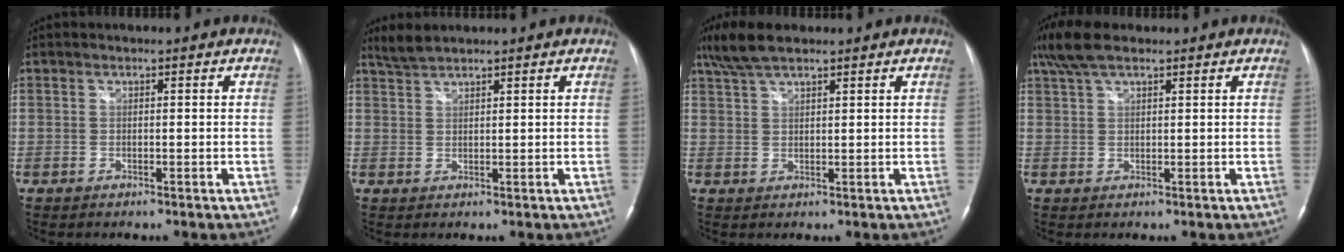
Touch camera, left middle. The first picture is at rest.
{"total": 2.5, "force": [2.4, 0.0, 0.6], "torque": [-0.019, 0.013, 0.051]}
{"total": 5.6, "force": [4.4, 1.3, 3.2], "torque": [-0.073, 0.021, 0.087]}
{"total": 5.5, "force": [4.1, 1.6, 3.4], "torque": [-0.078, 0.027, 0.081]}